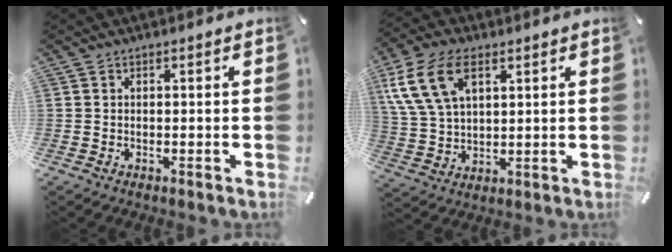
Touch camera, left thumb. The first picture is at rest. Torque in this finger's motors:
{"motor_torque": [2.04, 2.85, 2.09, -0.68, 0.55]}